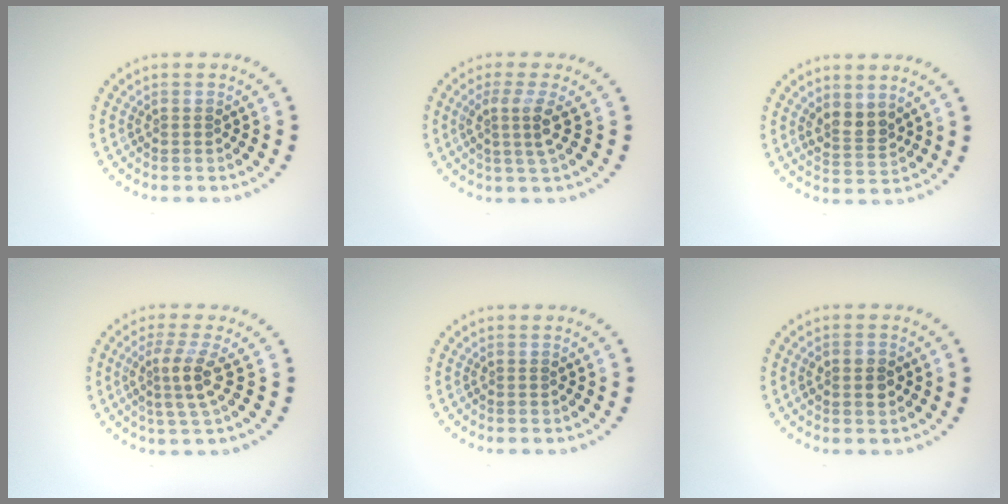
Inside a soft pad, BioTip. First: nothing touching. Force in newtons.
{"total": 2.5, "press": 1.9, "slide": 1.7}
{"total": 2.4, "press": 2.2, "slide": 1.0}
{"total": 2.9, "press": 2.4, "slide": 1.7}
{"total": 0.0}
{"total": 2.5, "press": 2.5, "slide": 0.1}